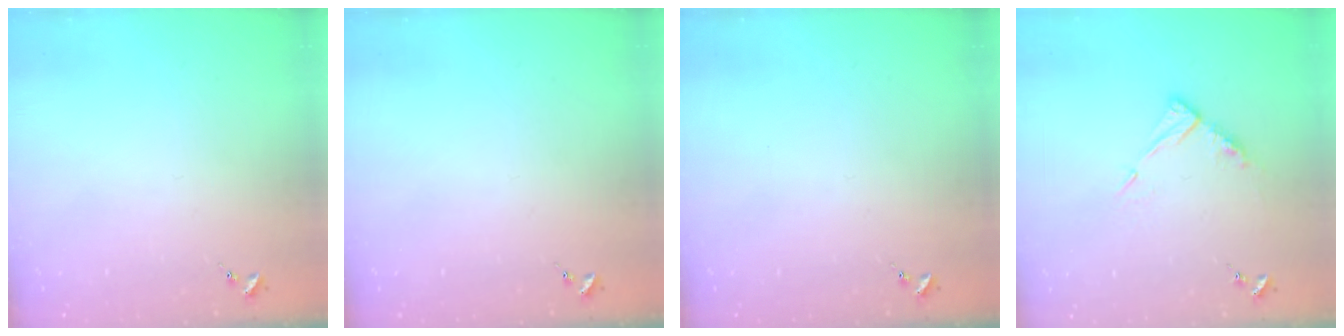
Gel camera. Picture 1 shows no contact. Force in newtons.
{"total": 0.0}
{"total": 0.0}
{"total": 9.0, "press": 9.0, "slide": 0.8}